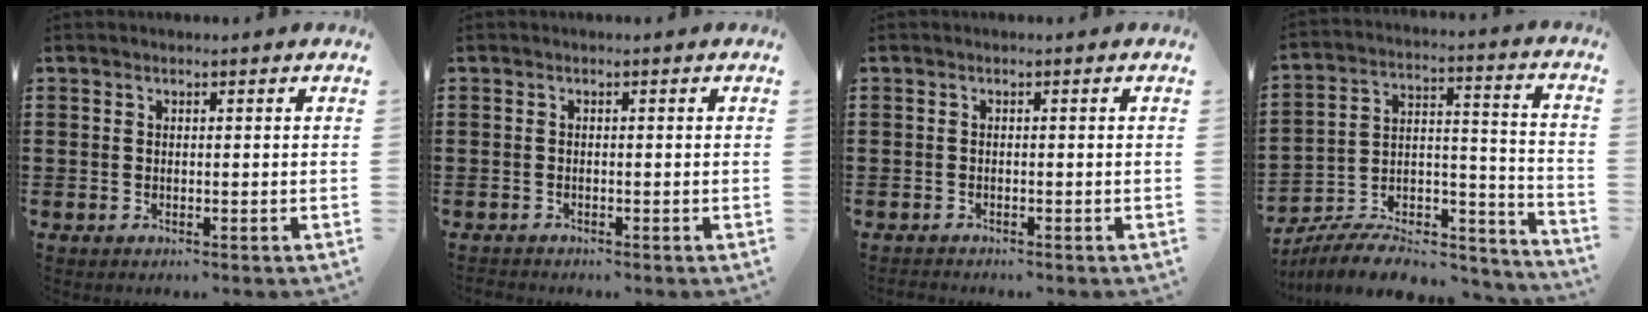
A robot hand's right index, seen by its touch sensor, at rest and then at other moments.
{"total": 0.6, "force": [-0.6, 0.1, 0.0], "torque": [-0.002, -0.001, -0.013]}
{"total": 0.7, "force": [-0.7, 0.0, 0.0], "torque": [-0.002, -0.001, -0.014]}
{"total": 7.7, "force": [-6.5, 2.6, 3.2], "torque": [-0.044, 0.014, -0.122]}